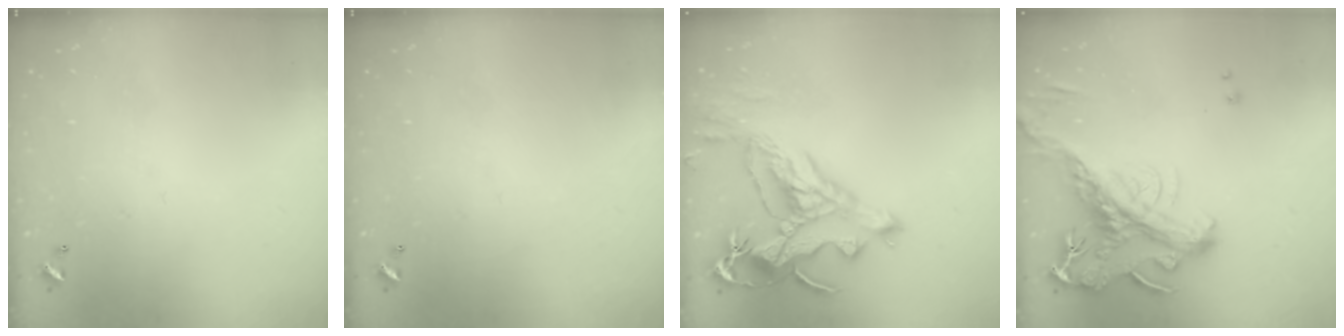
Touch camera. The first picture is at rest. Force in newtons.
{"total": 0.0}
{"total": 5.8, "press": 5.5, "slide": 1.6}
{"total": 4.1, "press": 3.9, "slide": 1.3}